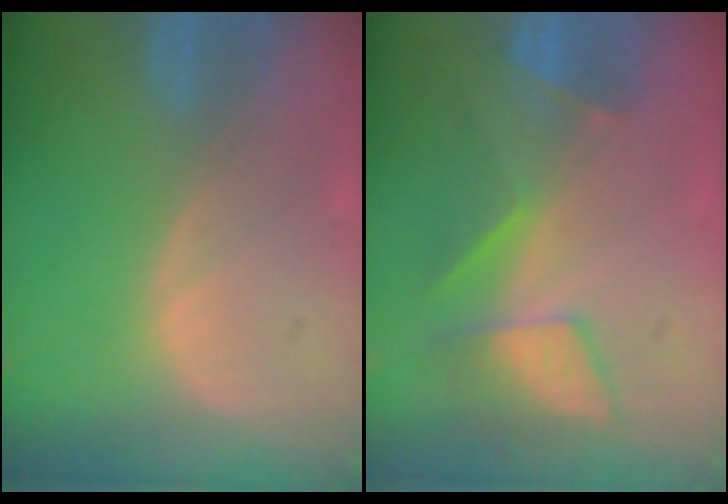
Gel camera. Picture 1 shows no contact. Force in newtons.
{"total": 8.6, "press": 7.2, "slide": 4.7}